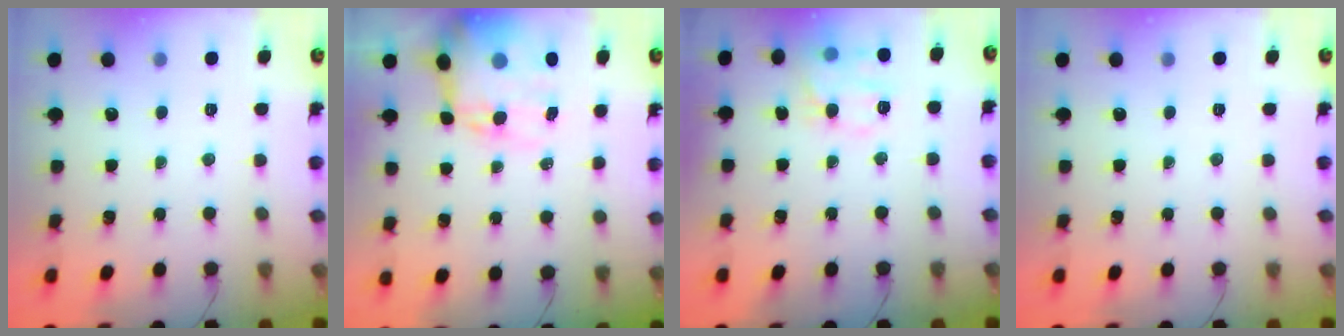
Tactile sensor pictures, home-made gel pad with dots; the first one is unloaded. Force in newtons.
{"total": 14.7, "press": 14.3, "slide": 3.6}
{"total": 12.8, "press": 12.8, "slide": 0.8}
{"total": 0.0}